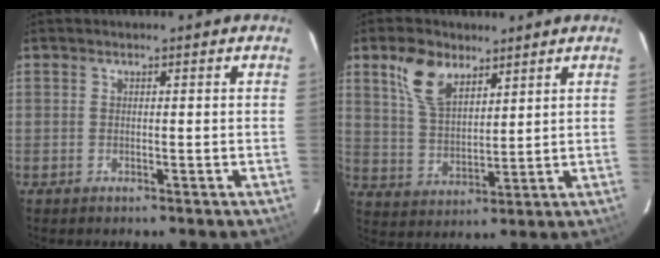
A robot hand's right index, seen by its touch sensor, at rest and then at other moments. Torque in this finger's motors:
{"motor_torque": [0.66, 0.64, 0.20, 0.05]}